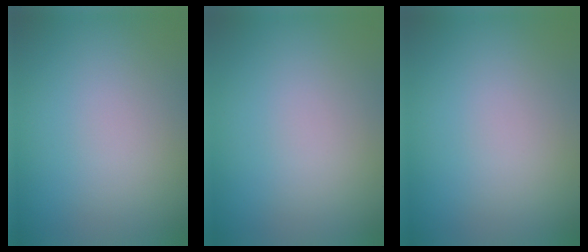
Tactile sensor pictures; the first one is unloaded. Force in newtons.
{"total": 0.0}
{"total": 0.0}